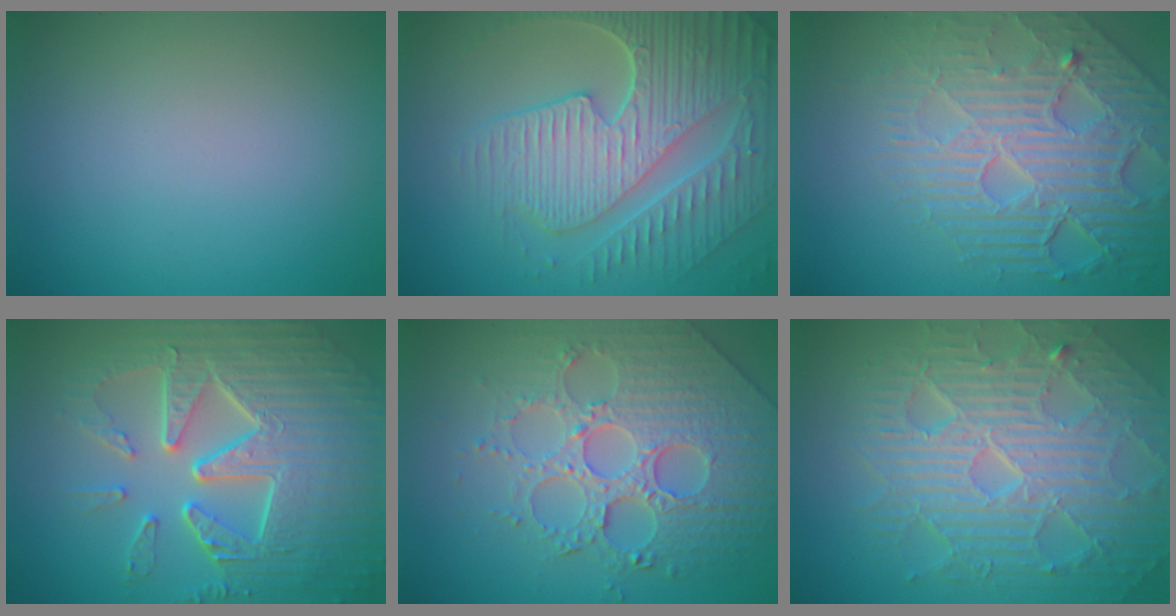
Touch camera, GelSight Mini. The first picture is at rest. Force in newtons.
{"total": 9.0, "press": 6.4, "slide": 6.3}
{"total": 7.6, "press": 5.7, "slide": 5.1}
{"total": 9.9, "press": 6.7, "slide": 7.3}
{"total": 7.3, "press": 6.0, "slide": 4.0}
{"total": 10.2, "press": 6.6, "slide": 7.8}